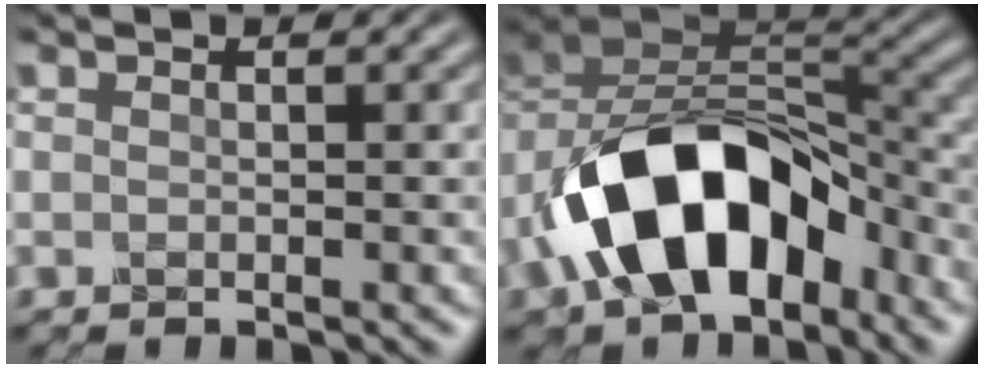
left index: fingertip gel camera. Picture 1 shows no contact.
{"total": 11.7, "force": [-5.2, 7.1, 7.6], "torque": [-0.120, 0.011, -0.095]}